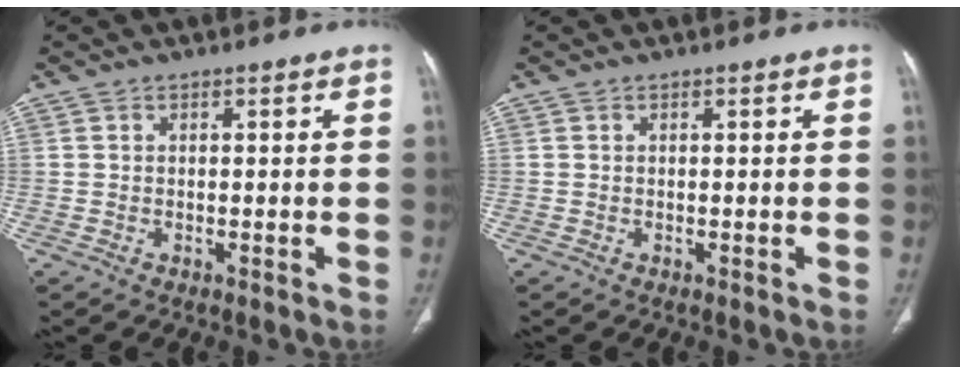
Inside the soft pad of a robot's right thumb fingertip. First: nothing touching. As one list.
[{"total": 0.0}]